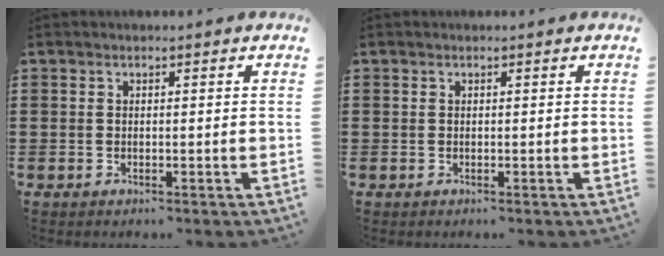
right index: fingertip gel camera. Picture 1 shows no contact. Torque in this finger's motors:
{"motor_torque": [0.45, 0.25, 0.03, 0.02]}